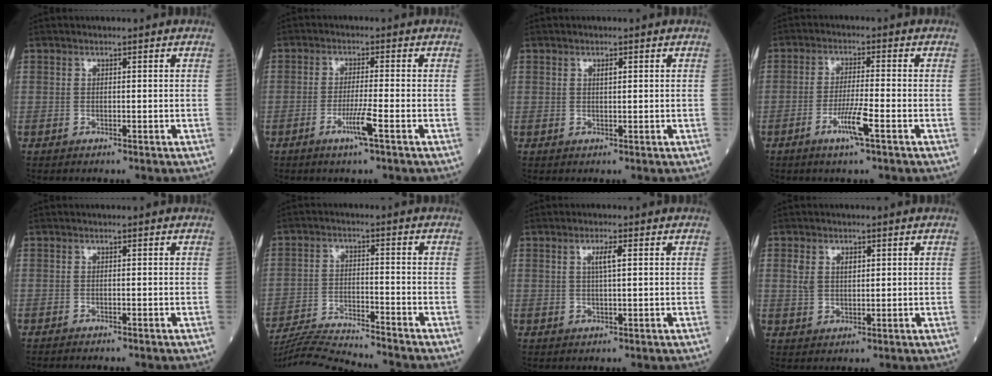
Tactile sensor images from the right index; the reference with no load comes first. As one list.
[{"total": 4.1, "force": [-2.0, -0.7, 3.5], "torque": [-0.071, -0.009, -0.041]}, {"total": 0.9, "force": [0.4, 0.2, 0.8], "torque": [-0.015, 0.000, 0.006]}, {"total": 5.2, "force": [-2.5, -0.3, 4.5], "torque": [-0.087, -0.009, -0.050]}, {"total": 1.4, "force": [-1.3, 0.1, 0.6], "torque": [-0.013, -0.002, -0.014]}, {"total": 12.4, "force": [-11.9, -1.3, 3.2], "torque": [-0.052, -0.010, -0.202]}, {"total": 2.5, "force": [0.8, 0.2, 2.4], "torque": [-0.046, 0.000, 0.013]}, {"total": 3.6, "force": [1.2, 2.2, 2.6], "torque": [-0.055, 0.014, 0.026]}]